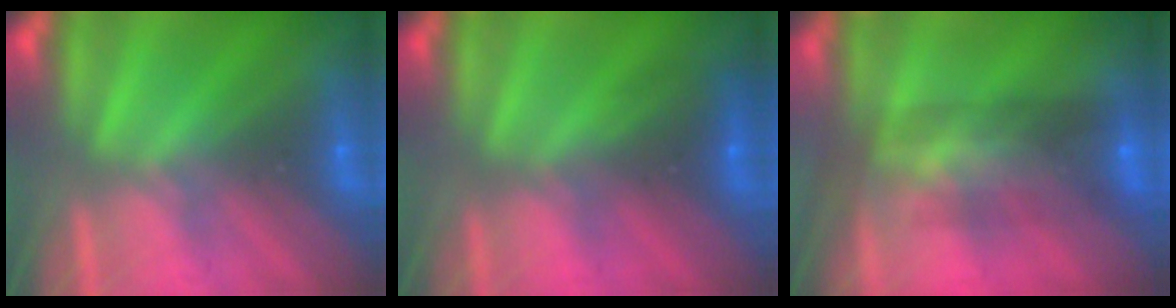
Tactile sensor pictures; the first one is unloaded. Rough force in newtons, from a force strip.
{"total": 2.5}
{"total": 6.9}